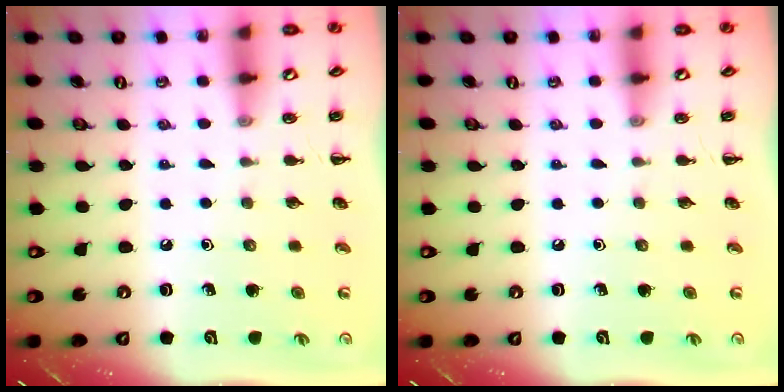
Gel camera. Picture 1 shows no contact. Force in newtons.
{"total": 0.0}